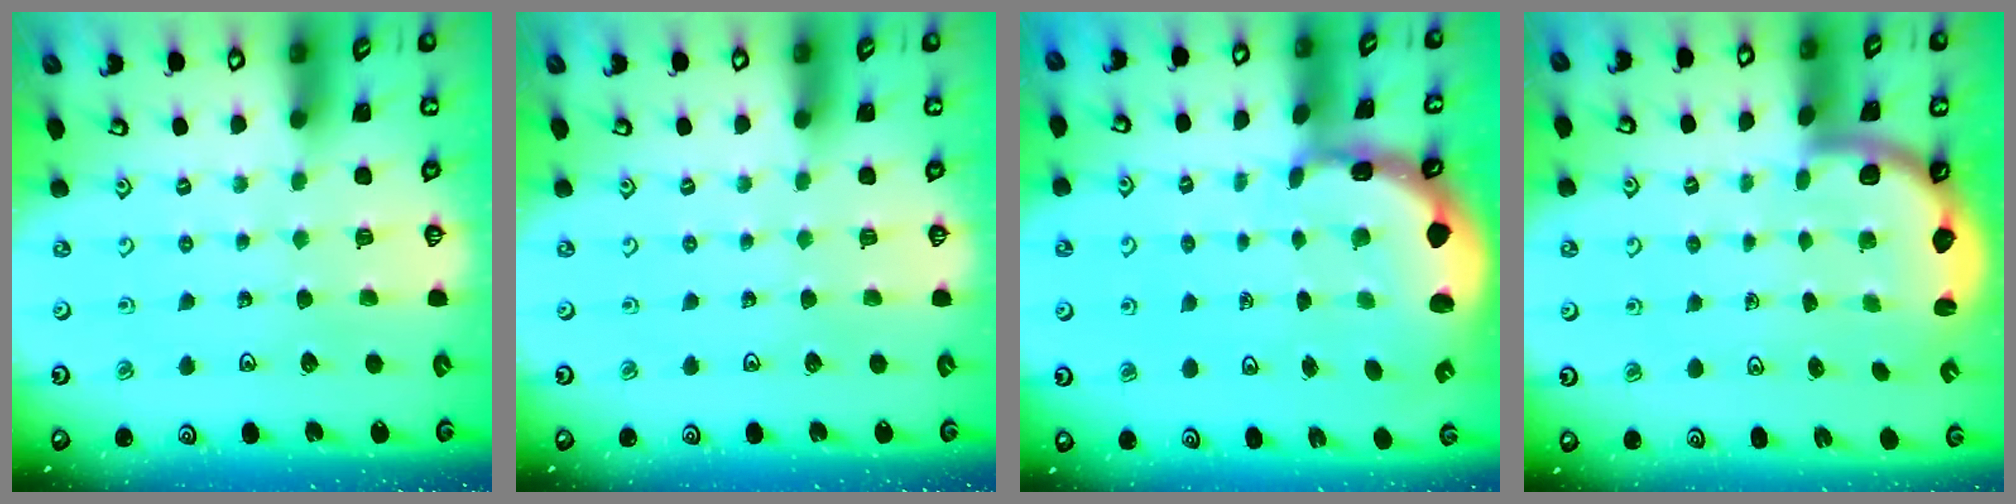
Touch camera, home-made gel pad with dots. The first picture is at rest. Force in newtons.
{"total": 0.0}
{"total": 2.2, "press": 2.0, "slide": 1.0}
{"total": 2.5, "press": 2.2, "slide": 1.2}